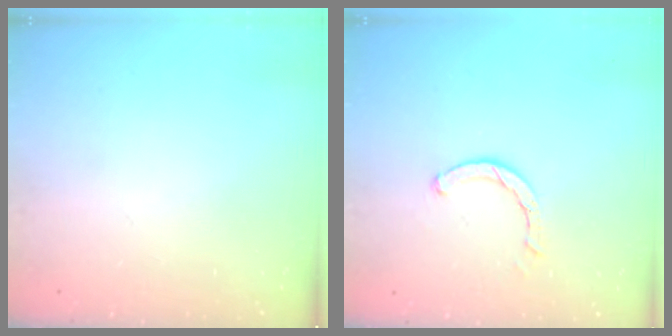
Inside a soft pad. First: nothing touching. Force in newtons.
{"total": 1.6, "press": 1.6, "slide": 0.2}